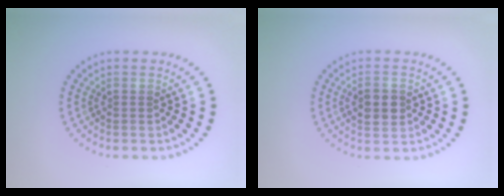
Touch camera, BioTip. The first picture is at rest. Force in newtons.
{"total": 2.9, "press": 2.9, "slide": 0.1}